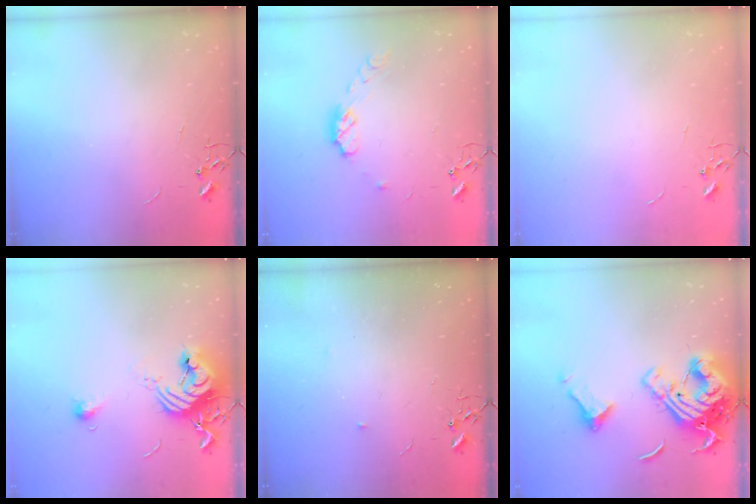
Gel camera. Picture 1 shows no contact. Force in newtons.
{"total": 7.5, "press": 7.5, "slide": 0.5}
{"total": 0.0}
{"total": 14.3, "press": 14.2, "slide": 1.4}
{"total": 2.8, "press": 2.8, "slide": 0.4}
{"total": 18.8, "press": 18.7, "slide": 2.0}